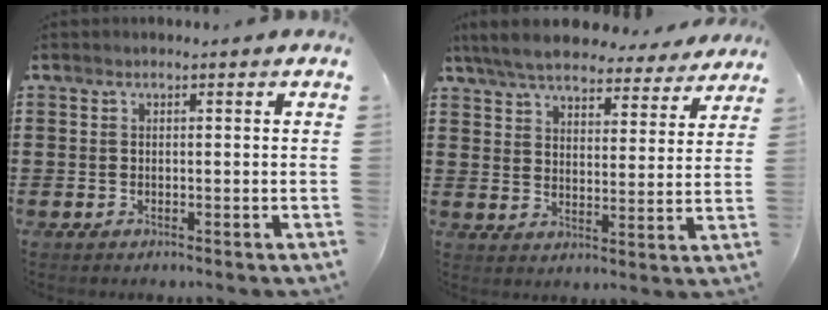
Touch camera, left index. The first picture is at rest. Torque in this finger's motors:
{"motor_torque": [2.14, 0.00, 1.05, 0.21]}